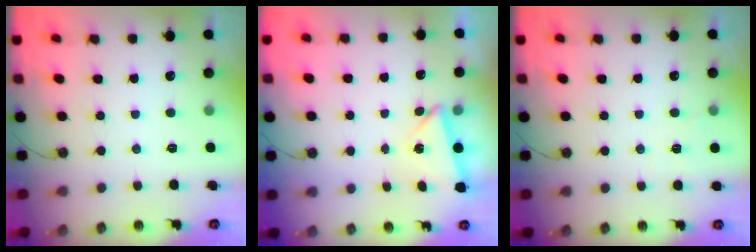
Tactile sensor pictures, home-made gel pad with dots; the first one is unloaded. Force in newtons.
{"total": 2.9, "press": 2.7, "slide": 1.2}
{"total": 4.3, "press": 4.3, "slide": 0.3}